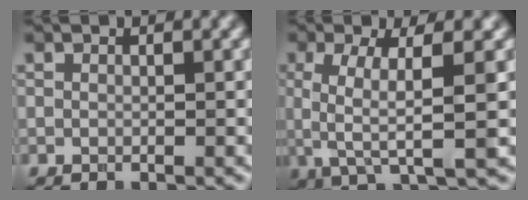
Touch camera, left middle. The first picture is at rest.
{"total": 5.5, "force": [0.3, 1.5, 5.3], "torque": [-0.103, 0.002, 0.003]}